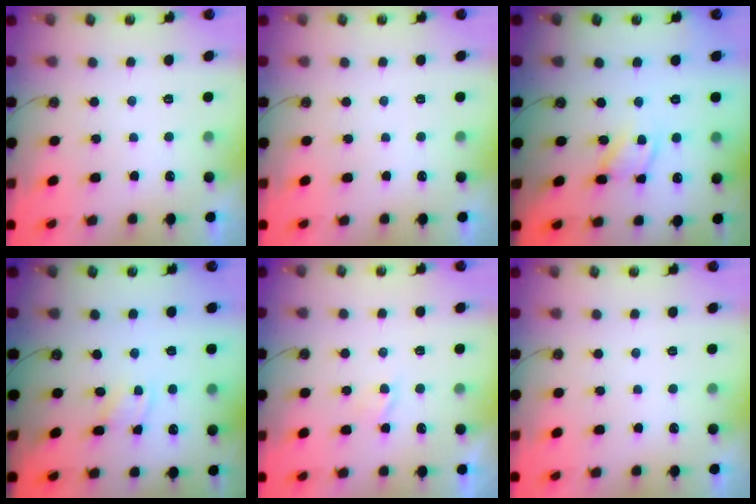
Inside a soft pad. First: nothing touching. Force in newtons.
{"total": 0.0}
{"total": 10.8, "press": 10.8, "slide": 1.2}
{"total": 2.3, "press": 2.3, "slide": 0.4}
{"total": 0.9, "press": 0.9, "slide": 0.1}
{"total": 0.0}